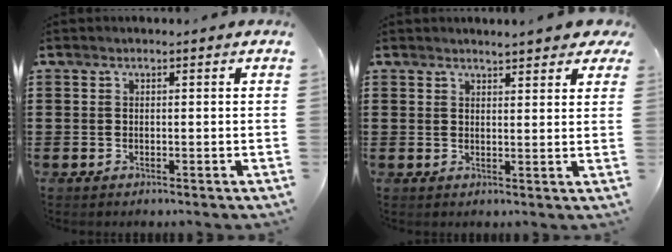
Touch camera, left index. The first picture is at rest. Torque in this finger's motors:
{"motor_torque": [0.81, -0.73, 0.29, 0.07]}